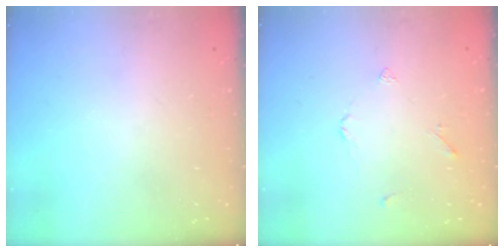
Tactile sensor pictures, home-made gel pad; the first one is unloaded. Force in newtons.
{"total": 2.2, "press": 2.2, "slide": 0.5}